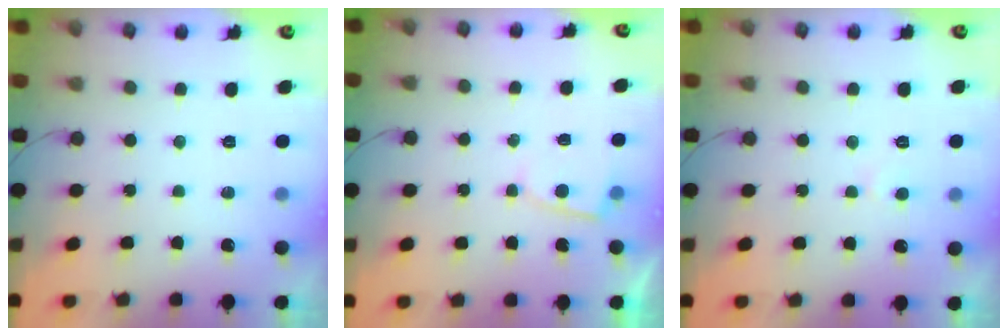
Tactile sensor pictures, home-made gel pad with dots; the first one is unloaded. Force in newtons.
{"total": 2.6, "press": 2.6, "slide": 0.2}
{"total": 3.2, "press": 3.2, "slide": 0.3}